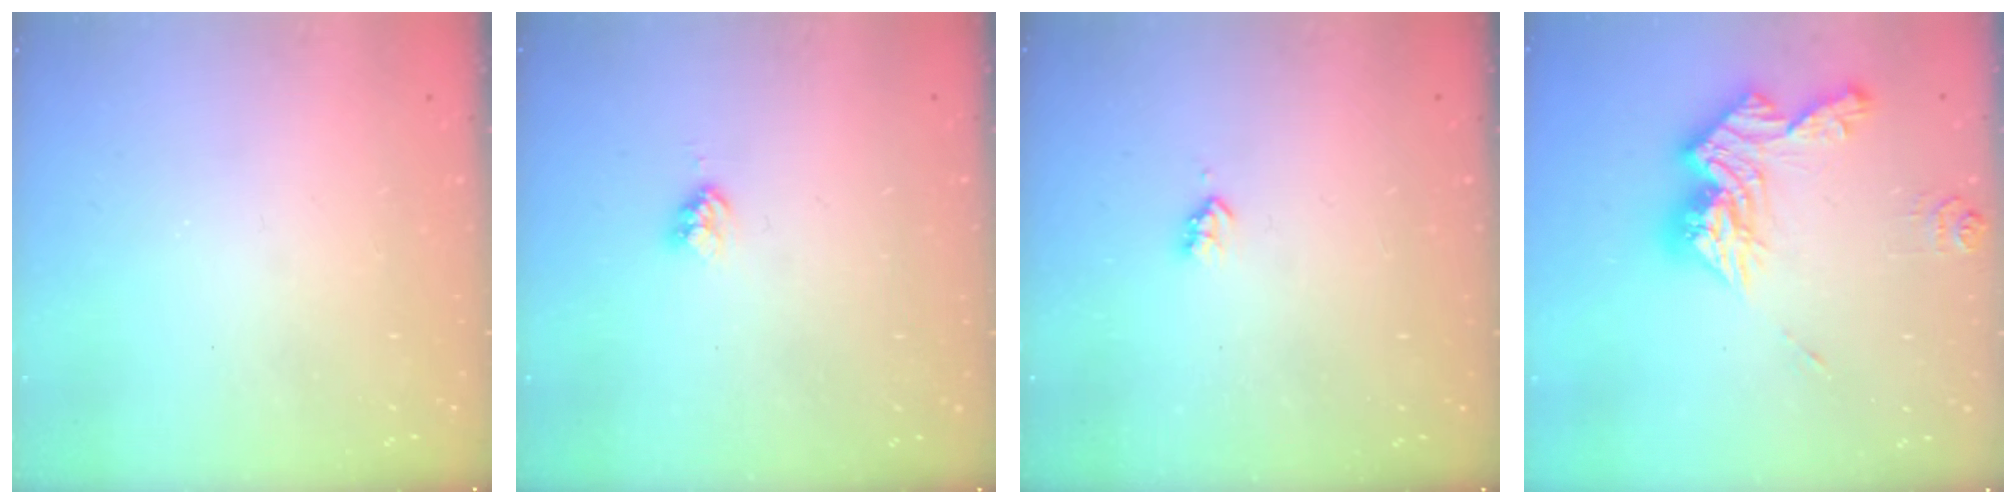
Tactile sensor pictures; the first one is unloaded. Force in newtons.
{"total": 2.4, "press": 2.3, "slide": 0.4}
{"total": 2.2, "press": 2.1, "slide": 0.4}
{"total": 15.1, "press": 15.0, "slide": 1.5}